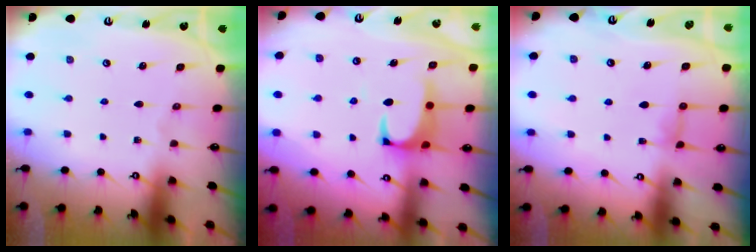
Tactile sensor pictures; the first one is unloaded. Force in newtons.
{"total": 1.6, "press": 1.3, "slide": 0.8}
{"total": 1.3, "press": 1.2, "slide": 0.4}